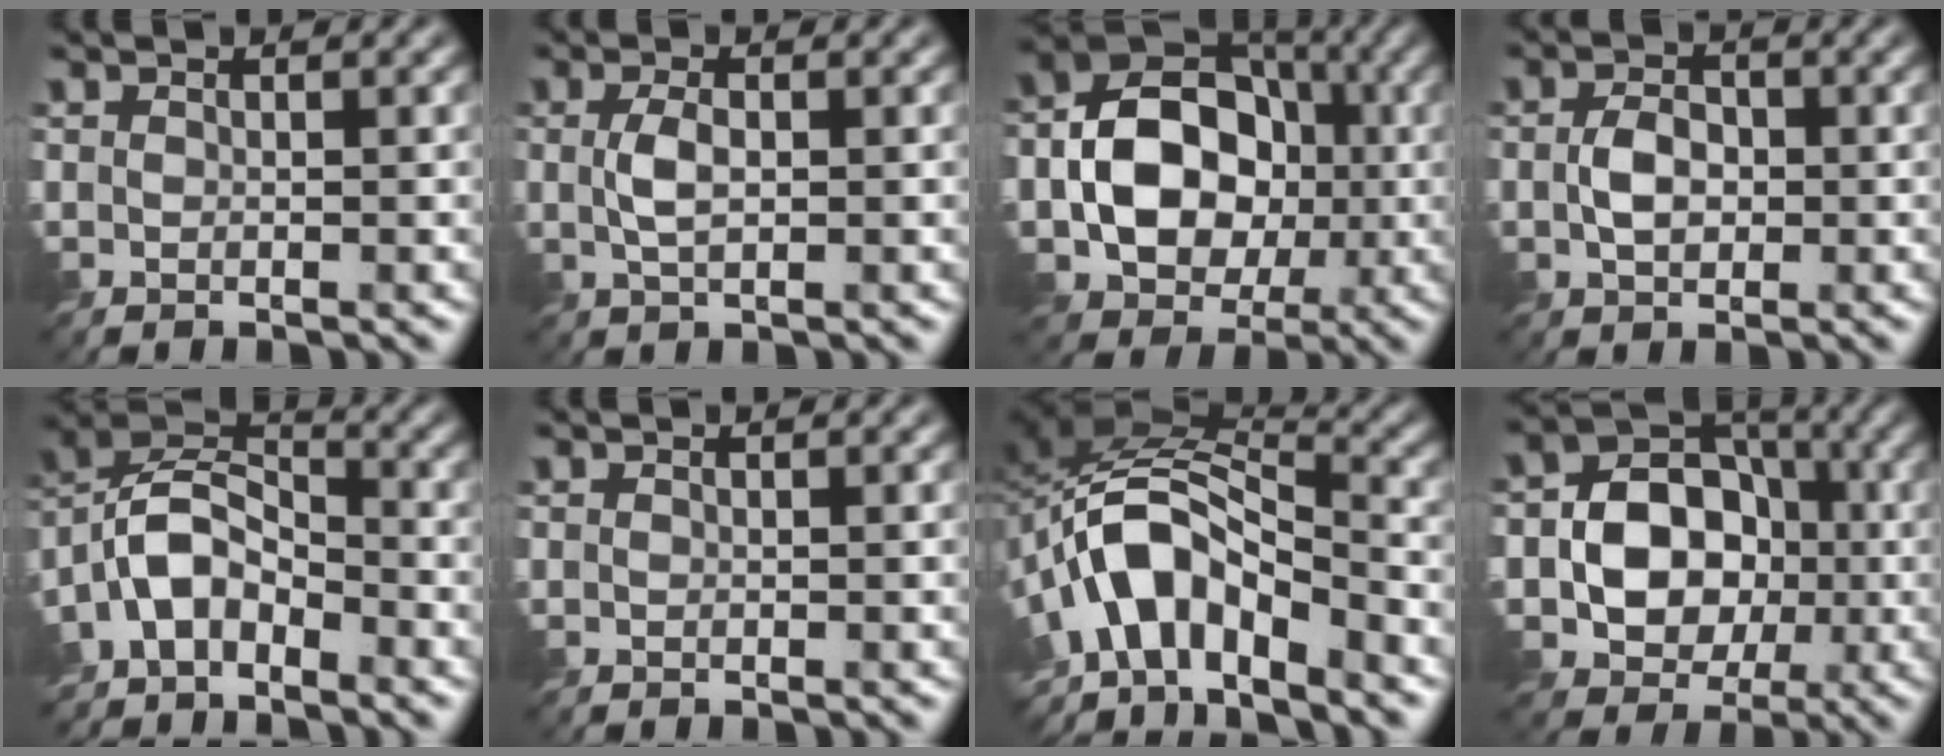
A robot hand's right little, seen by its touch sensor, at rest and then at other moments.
{"total": 2.1, "force": [0.1, 0.8, 2.0], "torque": [-0.046, 0.002, 0.002]}
{"total": 9.9, "force": [-0.9, 7.4, 6.5], "torque": [-0.101, 0.007, -0.024]}
{"total": 2.8, "force": [-0.2, 1.9, 2.1], "torque": [-0.044, 0.001, -0.006]}
{"total": 5.8, "force": [-3.9, 2.8, 3.3], "torque": [-0.067, 0.011, -0.087]}
{"total": 0.0}
{"total": 9.4, "force": [-5.3, 4.4, 6.4], "torque": [-0.103, 0.010, -0.104]}
{"total": 8.9, "force": [-1.0, 7.4, 5.0], "torque": [-0.054, 0.007, -0.030]}